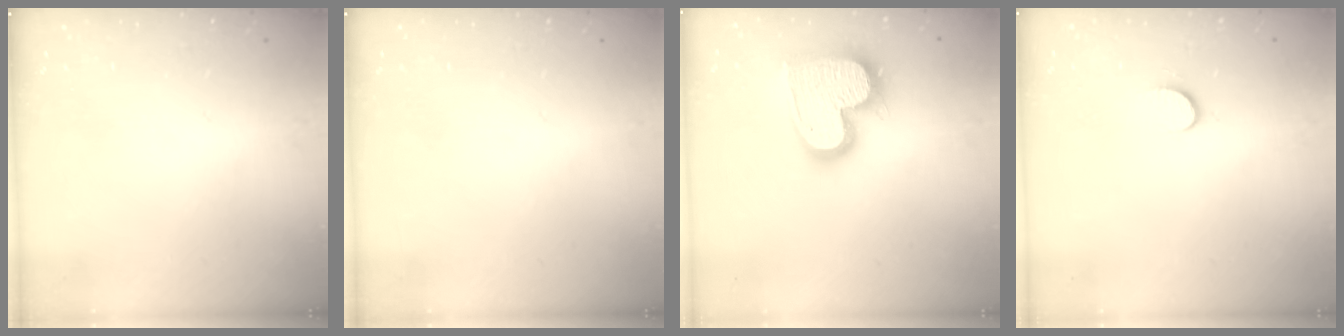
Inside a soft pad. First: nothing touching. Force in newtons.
{"total": 0.0}
{"total": 18.3, "press": 18.3, "slide": 1.3}
{"total": 5.1, "press": 5.1, "slide": 0.6}